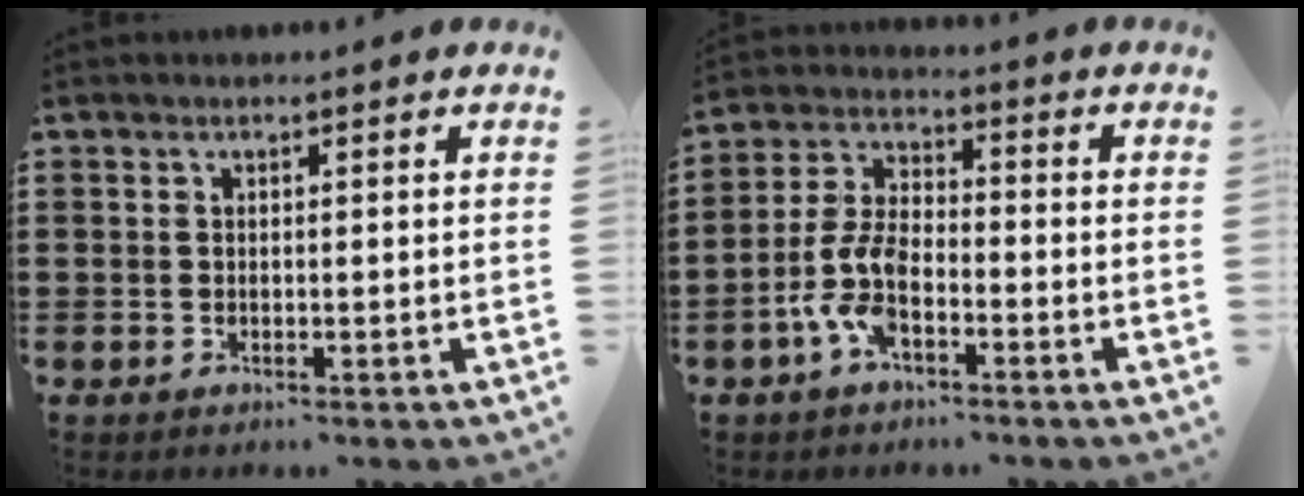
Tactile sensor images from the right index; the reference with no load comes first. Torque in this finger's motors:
{"motor_torque": [2.14, 0.00, 0.64, 0.21]}